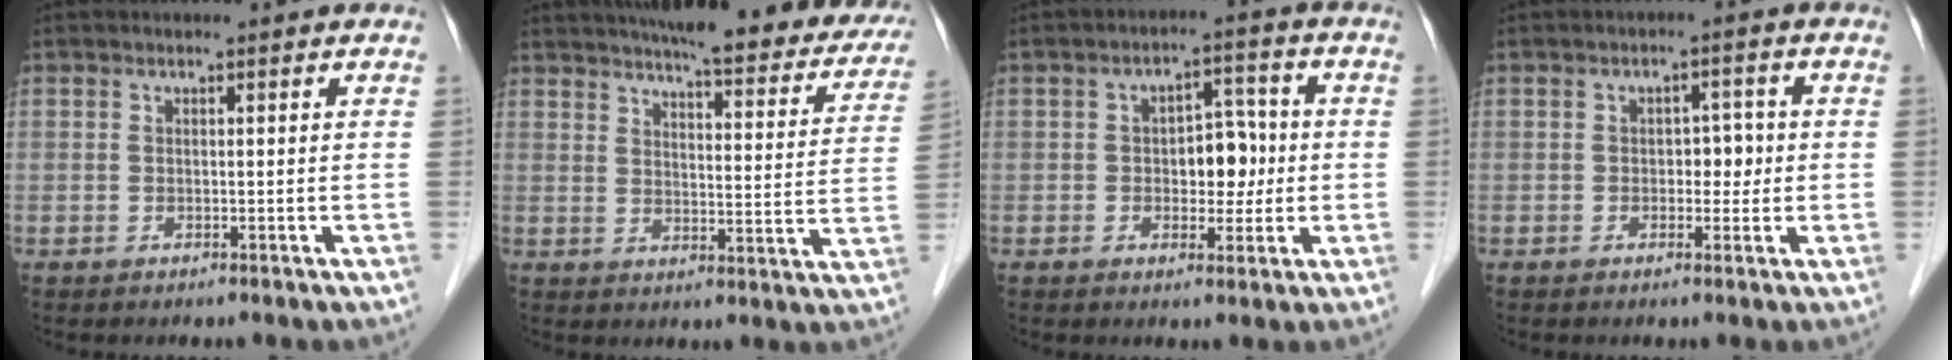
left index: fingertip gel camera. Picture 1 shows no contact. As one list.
[{"total": 25.4, "force": [21.7, 5.0, 12.4], "torque": [-0.167, -0.021, 0.254]}, {"total": 6.1, "force": [-0.3, 3.6, 5.0], "torque": [-0.072, 0.018, -0.002]}, {"total": 3.2, "force": [-0.2, 2.0, 2.5], "torque": [-0.027, 0.008, -0.004]}]